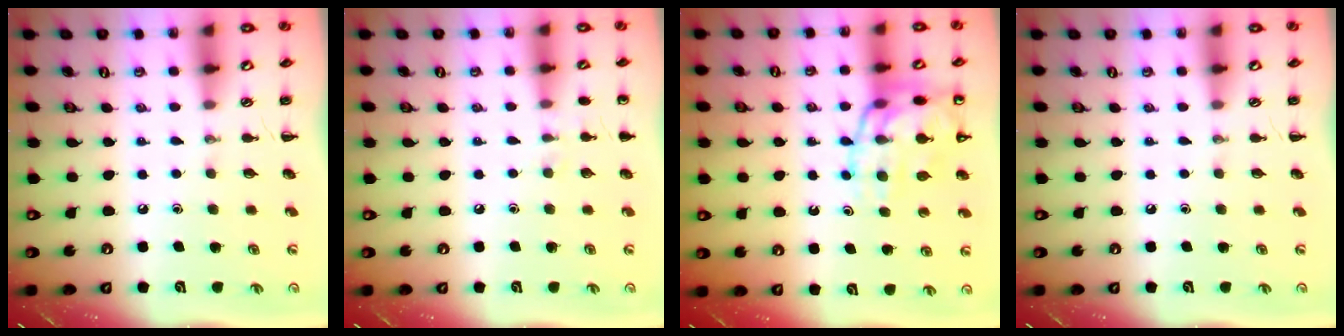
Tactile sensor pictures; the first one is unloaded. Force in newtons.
{"total": 4.5, "press": 4.3, "slide": 1.5}
{"total": 17.4, "press": 17.1, "slide": 3.0}
{"total": 0.0}